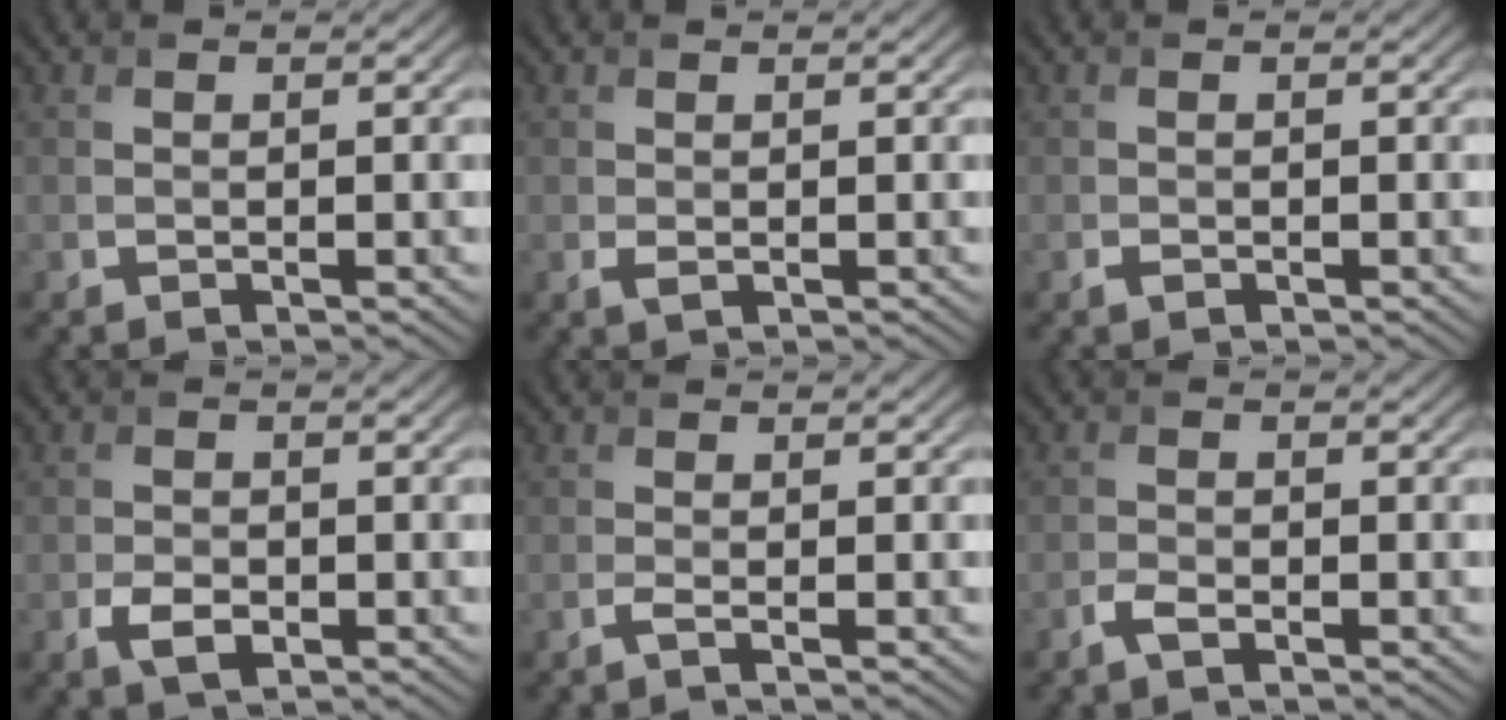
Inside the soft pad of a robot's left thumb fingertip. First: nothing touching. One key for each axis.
{"total": 0.8, "fx": -0.1, "fy": 0.5, "fz": 0.7, "tx": -0.018, "ty": -0.003, "tz": 0.000}
{"total": 0.6, "fx": -0.4, "fy": 0.4, "fz": 0.3, "tx": -0.006, "ty": -0.003, "tz": -0.006}
{"total": 2.7, "fx": -1.2, "fy": 1.7, "fz": 1.8, "tx": -0.041, "ty": -0.006, "tz": -0.022}
{"total": 1.0, "fx": -0.3, "fy": 0.0, "fz": 0.9, "tx": -0.020, "ty": 0.001, "tz": -0.011}
{"total": 1.7, "fx": -1.1, "fy": 0.6, "fz": 1.1, "tx": -0.026, "ty": -0.001, "tz": -0.025}